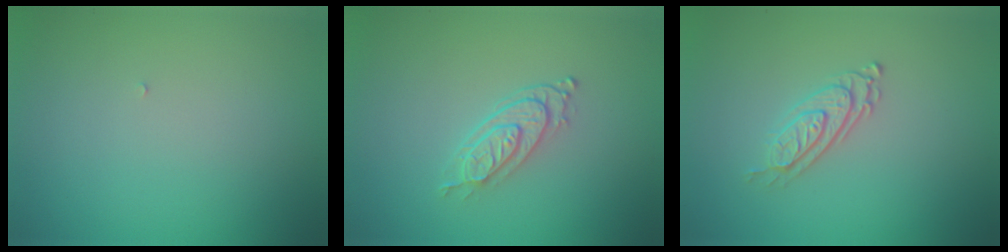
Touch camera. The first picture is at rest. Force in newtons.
{"total": 2.7, "press": 2.1, "slide": 1.7}
{"total": 2.7, "press": 2.0, "slide": 1.8}